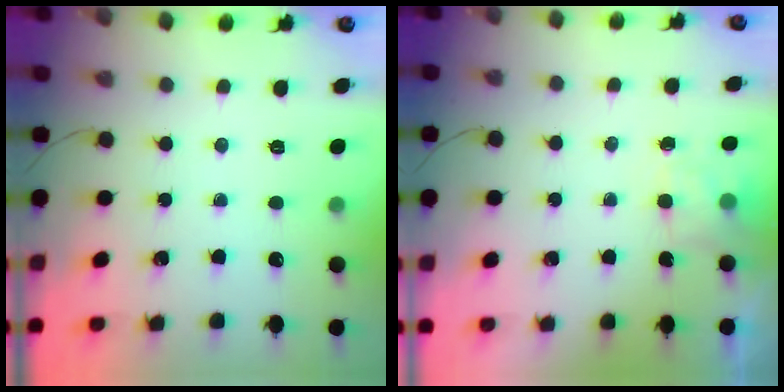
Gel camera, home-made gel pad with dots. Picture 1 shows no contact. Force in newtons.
{"total": 2.4, "press": 1.9, "slide": 1.4}